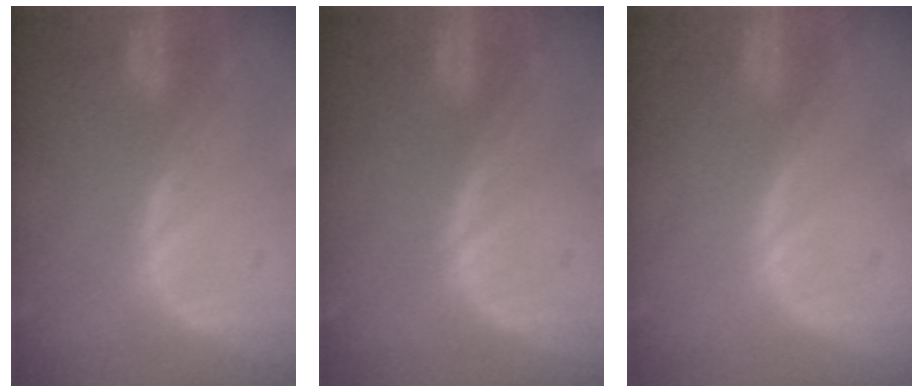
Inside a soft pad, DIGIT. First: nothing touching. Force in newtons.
{"total": 0.0}
{"total": 0.0}